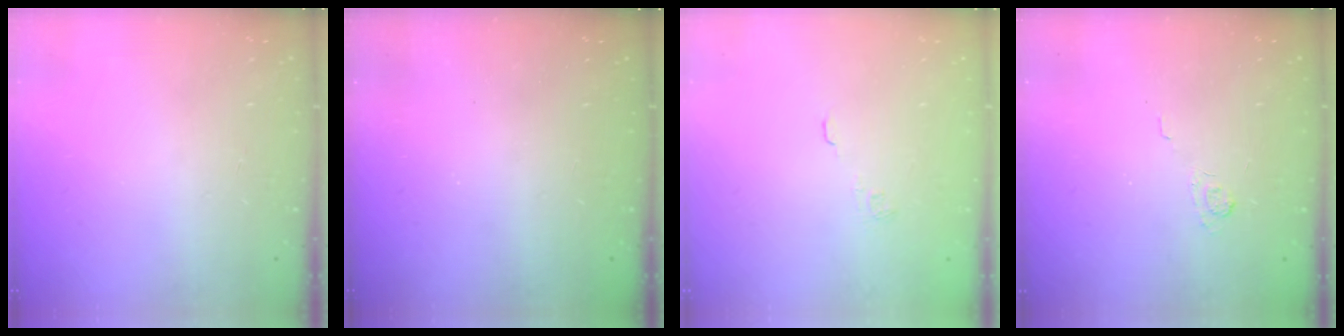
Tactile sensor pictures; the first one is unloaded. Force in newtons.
{"total": 2.3, "press": 2.2, "slide": 0.7}
{"total": 2.0, "press": 1.5, "slide": 1.3}
{"total": 2.5, "press": 2.1, "slide": 1.4}